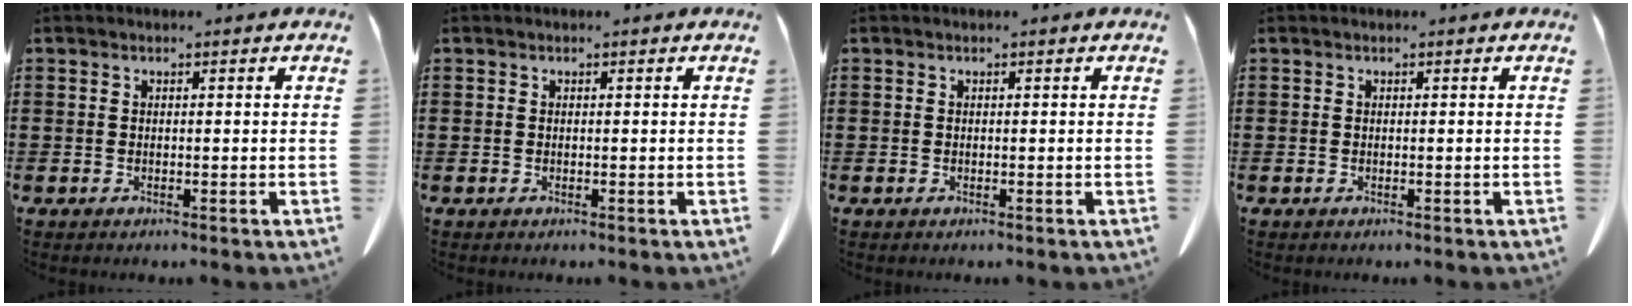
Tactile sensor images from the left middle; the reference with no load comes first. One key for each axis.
{"total": 0.0}
{"total": 0.0}
{"total": 0.0}